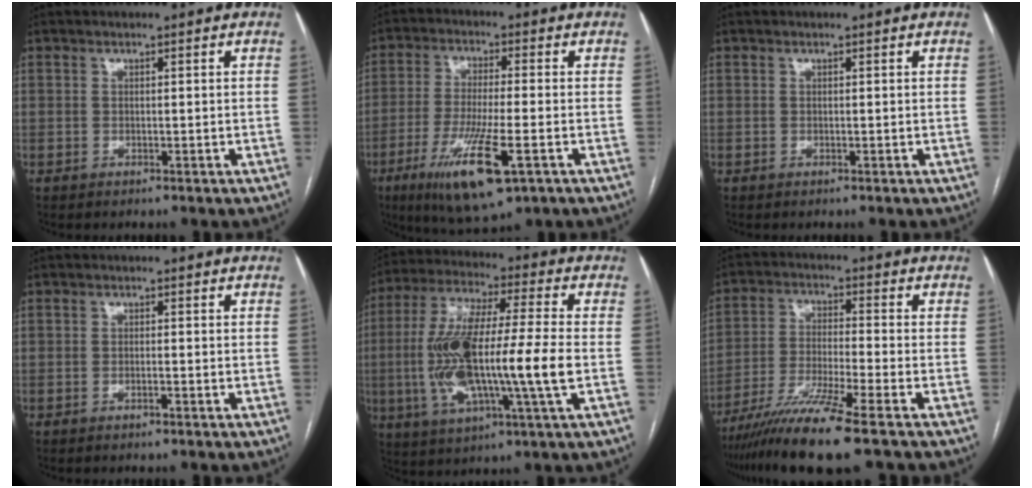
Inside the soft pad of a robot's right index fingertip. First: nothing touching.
{"total": 13.0, "force": [-5.8, 1.9, 11.5], "torque": [-0.219, -0.033, -0.096]}
{"total": 0.0}
{"total": 0.9, "force": [-0.5, 0.1, 0.7], "torque": [-0.015, 0.000, -0.008]}
{"total": 18.7, "force": [-2.3, 1.7, 18.5], "torque": [-0.374, 0.000, -0.044]}
{"total": 11.6, "force": [-8.4, -1.3, 8.0], "torque": [-0.149, -0.035, -0.151]}